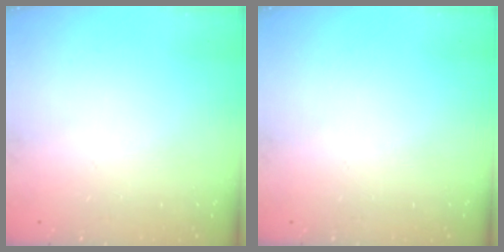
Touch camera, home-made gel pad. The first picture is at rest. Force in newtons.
{"total": 0.0}